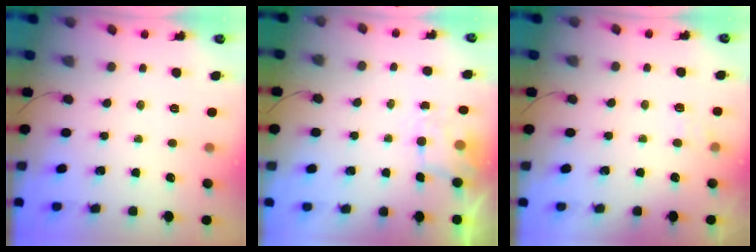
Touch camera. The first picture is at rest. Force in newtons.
{"total": 2.0, "press": 1.8, "slide": 1.0}
{"total": 4.4, "press": 4.0, "slide": 1.6}